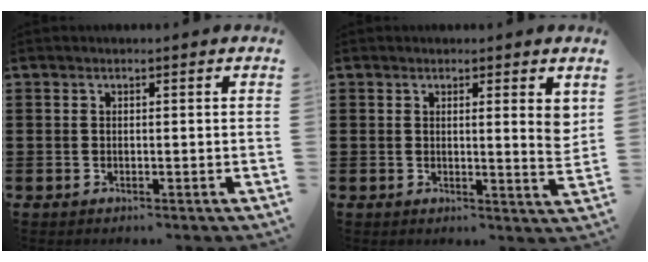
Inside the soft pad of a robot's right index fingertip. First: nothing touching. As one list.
[{"total": 3.1, "force": [1.3, 0.2, 2.8], "torque": [-0.032, -0.010, 0.017]}]